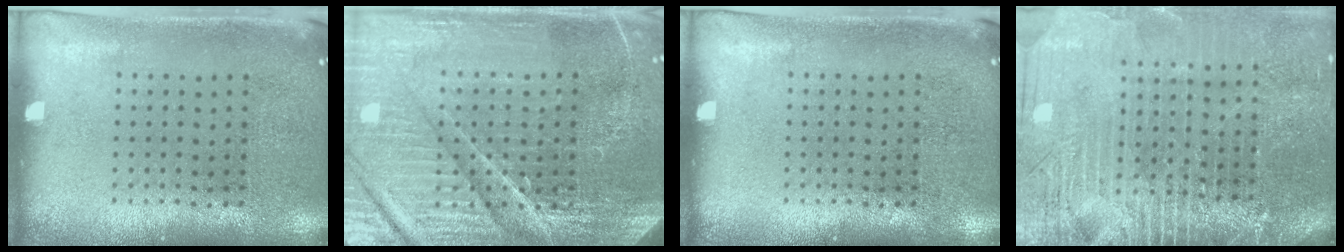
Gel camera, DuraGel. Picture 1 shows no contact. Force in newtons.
{"total": 5.6, "press": 5.2, "slide": 2.2}
{"total": 0.0}
{"total": 4.2, "press": 3.7, "slide": 1.9}